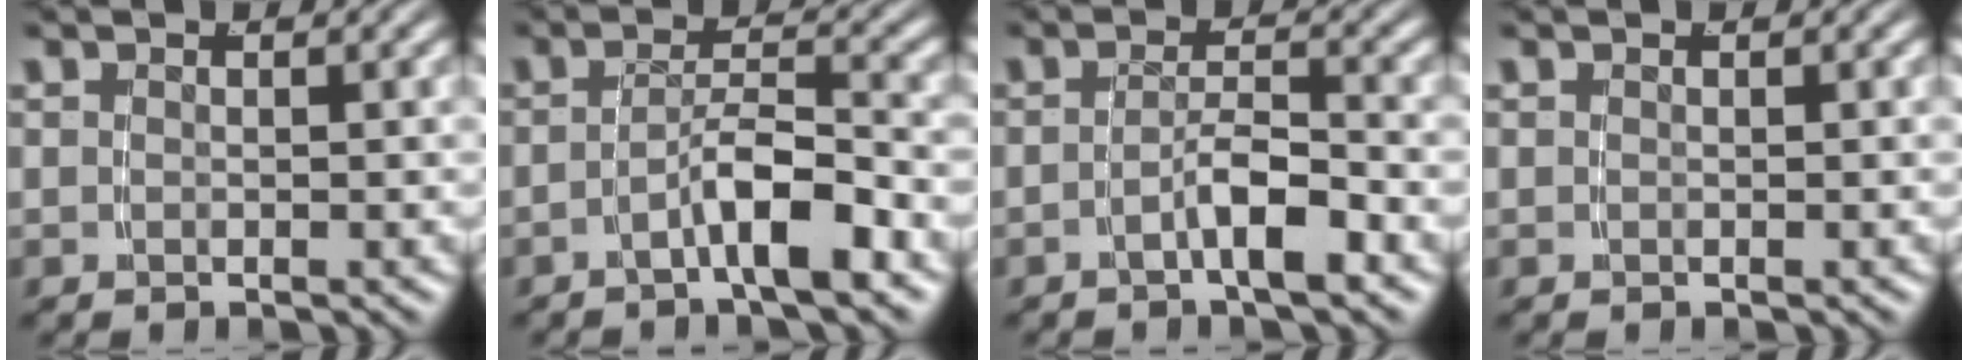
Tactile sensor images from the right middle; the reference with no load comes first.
{"total": 4.0, "force": [-2.7, 0.4, 3.0], "torque": [-0.045, 0.003, -0.047]}
{"total": 3.0, "force": [-2.0, 0.1, 2.2], "torque": [-0.032, 0.000, -0.036]}
{"total": 0.0}